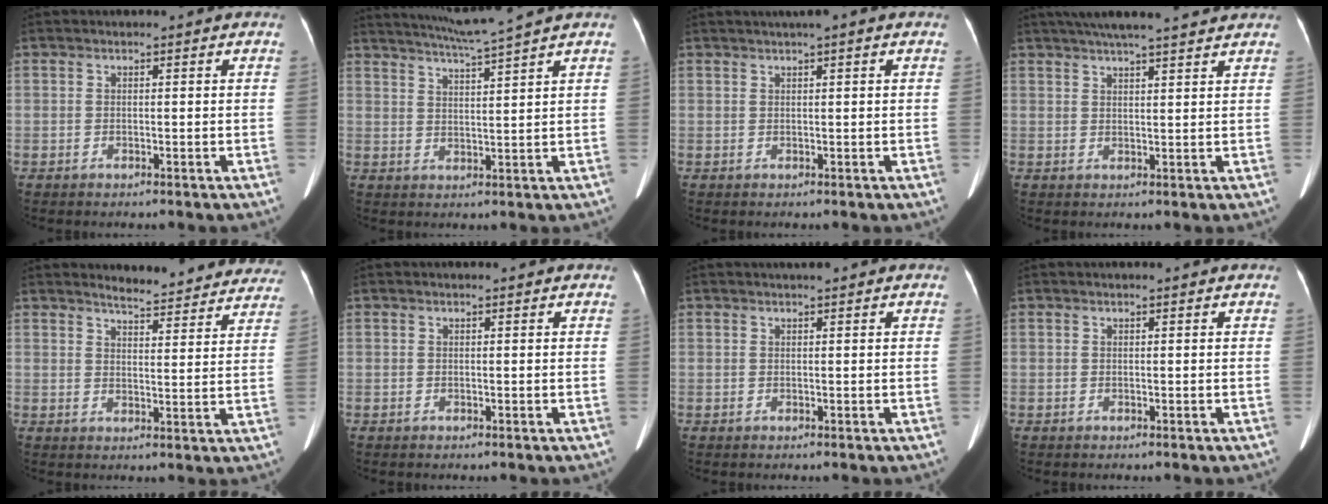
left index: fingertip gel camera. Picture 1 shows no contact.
{"total": 7.0, "force": [6.1, -2.3, 2.5], "torque": [-0.047, -0.007, 0.105]}
{"total": 2.8, "force": [1.8, 0.0, 2.1], "torque": [-0.036, 0.019, 0.029]}
{"total": 12.3, "force": [10.7, 0.8, 6.1], "torque": [-0.098, 0.031, 0.145]}
{"total": 15.6, "force": [14.9, 2.6, 3.8], "torque": [-0.025, -0.037, 0.157]}
{"total": 0.6, "force": [0.5, 0.2, 0.3], "torque": [-0.011, 0.008, 0.006]}
{"total": 1.4, "force": [1.1, 0.2, 0.9], "torque": [-0.013, 0.007, 0.016]}
{"total": 1.0, "force": [0.8, 0.1, 0.5], "torque": [-0.009, 0.015, 0.012]}